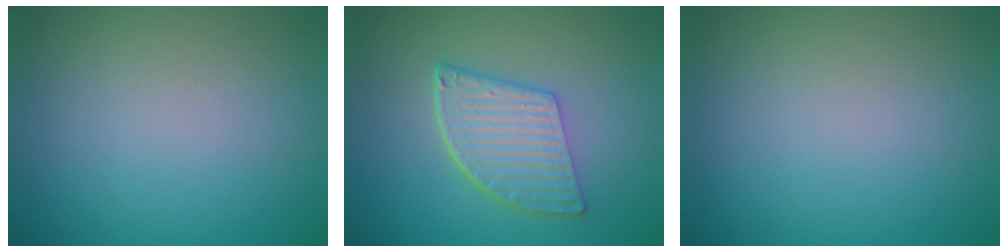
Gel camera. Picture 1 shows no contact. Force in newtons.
{"total": 5.9, "press": 4.3, "slide": 4.0}
{"total": 0.0}